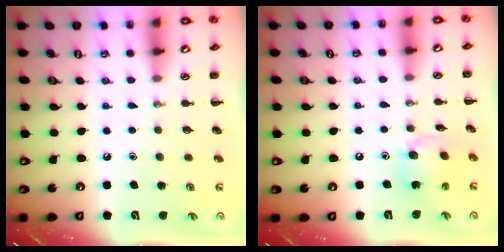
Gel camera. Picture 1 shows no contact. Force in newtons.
{"total": 8.6, "press": 8.6, "slide": 0.8}